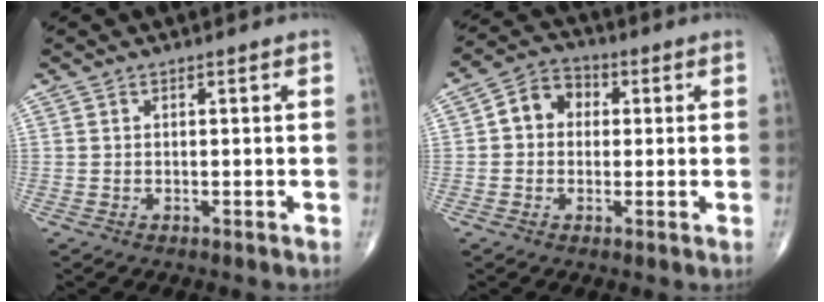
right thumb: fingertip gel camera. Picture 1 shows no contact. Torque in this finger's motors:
{"motor_torque": [0.04, 0.04, 0.29, 0.13, 0.04]}